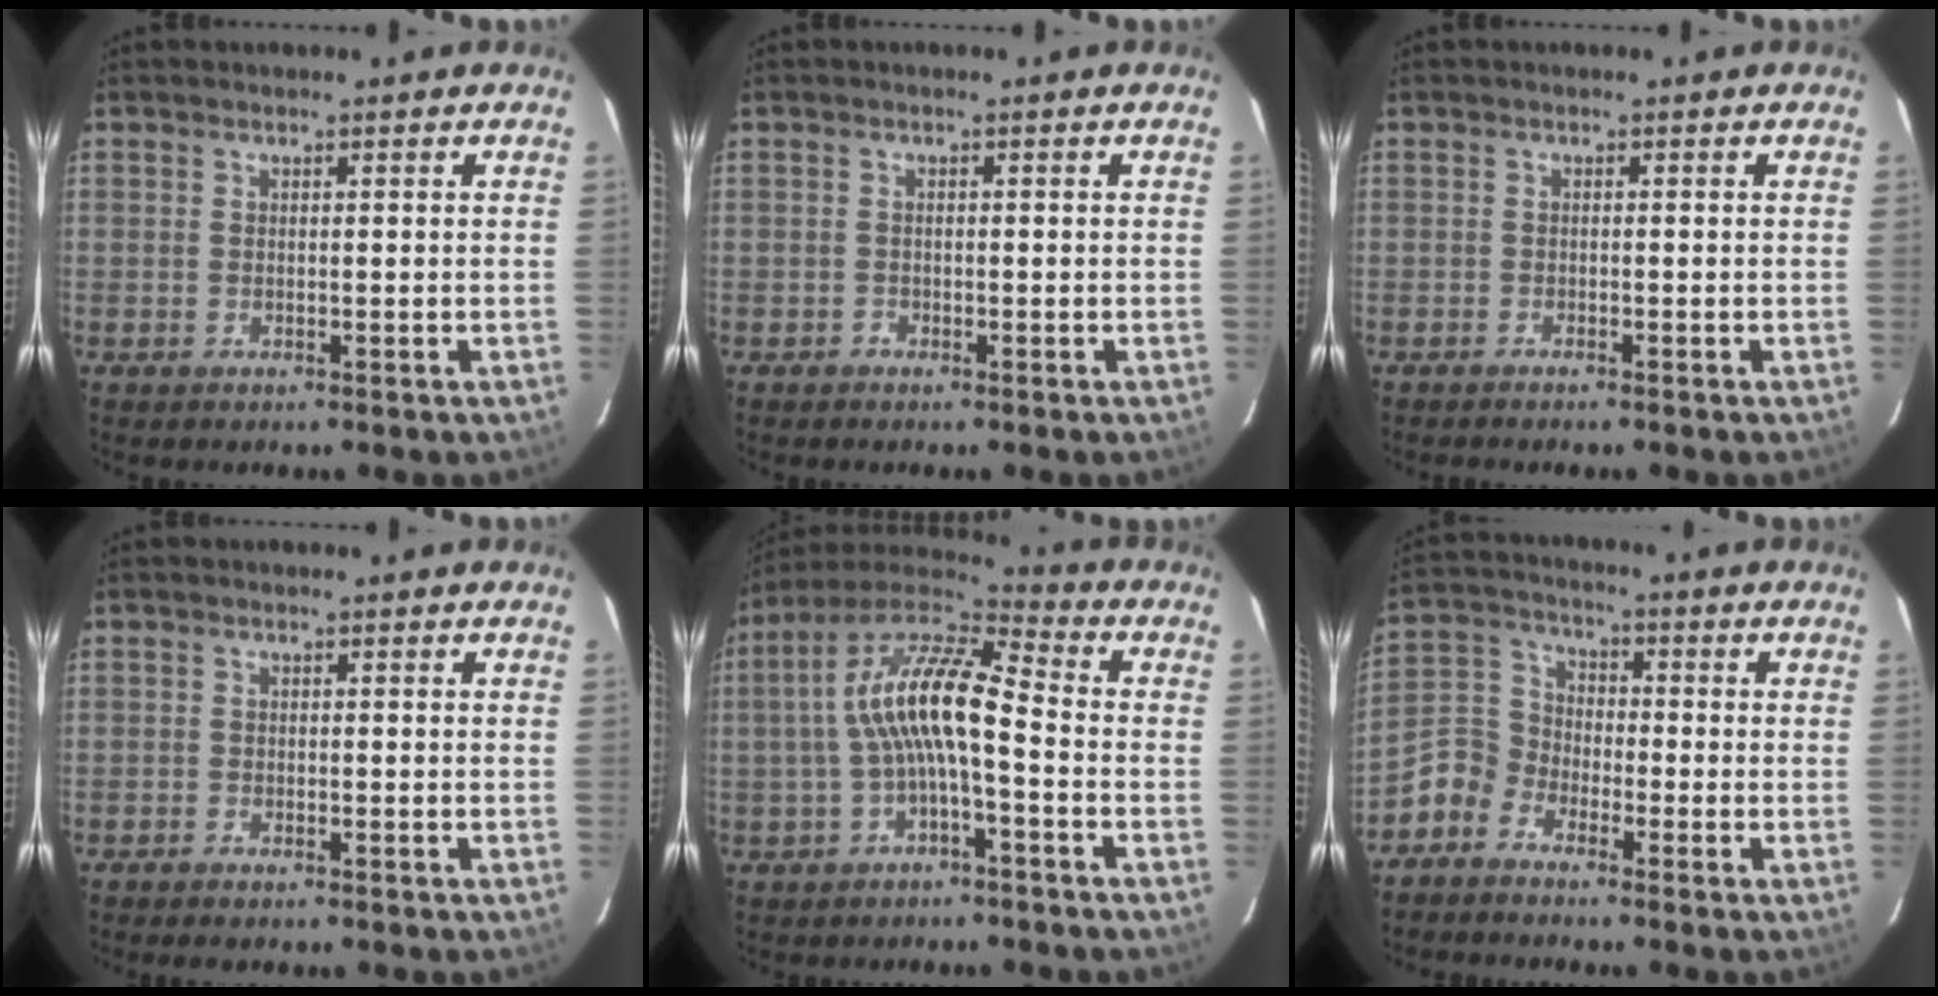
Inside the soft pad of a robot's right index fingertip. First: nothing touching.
{"total": 0.8, "force": [-0.7, 0.4, -0.1], "torque": [0.003, 0.004, -0.015]}
{"total": 1.1, "force": [-1.0, 0.0, 0.4], "torque": [-0.012, -0.003, -0.020]}
{"total": 2.1, "force": [-1.9, 0.4, 0.7], "torque": [-0.024, -0.007, -0.036]}
{"total": 12.3, "force": [-1.6, 3.1, 11.8], "torque": [-0.231, 0.019, -0.034]}
{"total": 6.2, "force": [-4.3, 4.2, 1.3], "torque": [-0.032, 0.026, -0.109]}